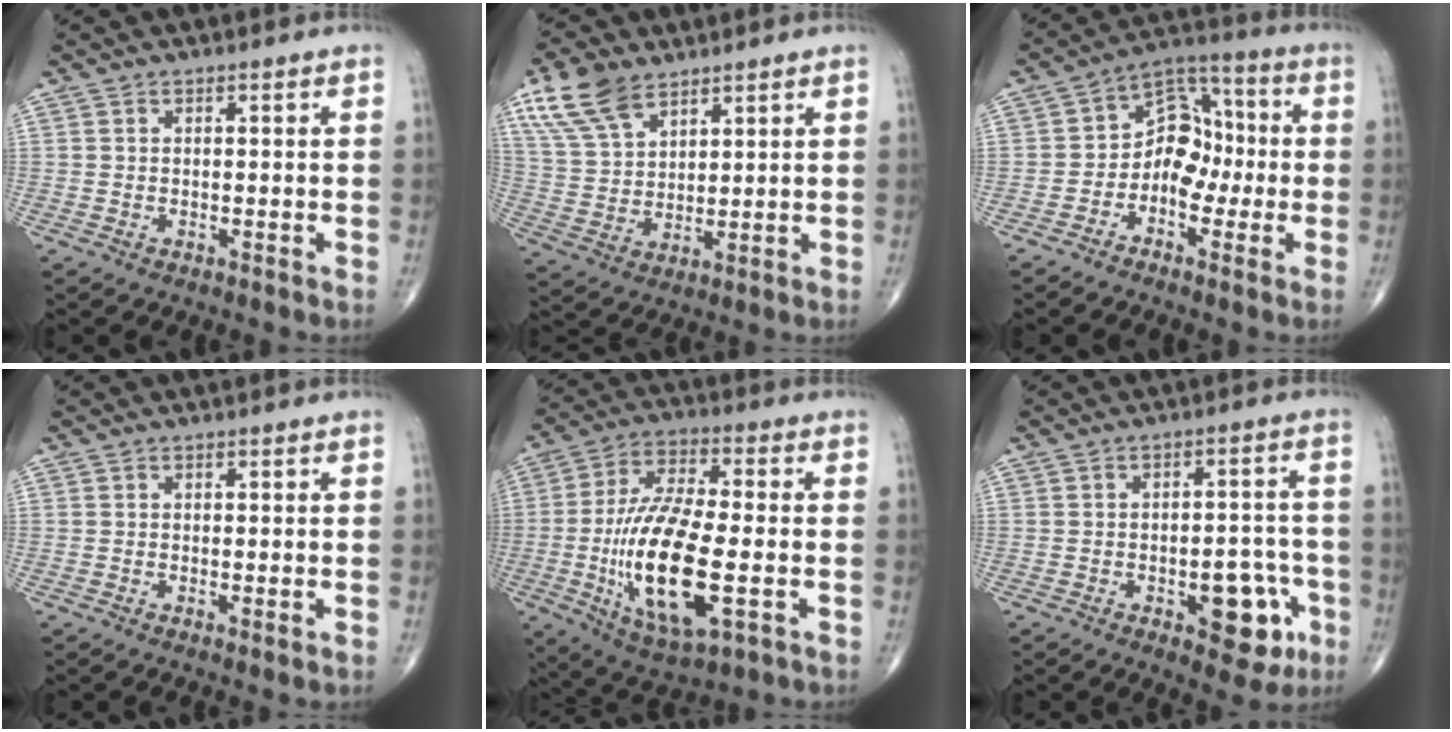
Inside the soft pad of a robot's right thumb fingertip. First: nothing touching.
{"total": 11.4, "force": [7.2, 6.0, 6.4], "torque": [-0.119, -0.017, 0.147]}
{"total": 10.2, "force": [-1.7, 7.4, 6.8], "torque": [-0.069, 0.044, -0.046]}
{"total": 1.0, "force": [-0.3, 0.2, 1.0], "torque": [-0.018, -0.004, -0.005]}
{"total": 20.5, "force": [-4.1, 7.5, 18.6], "torque": [-0.366, 0.004, -0.063]}
{"total": 10.8, "force": [-4.1, 5.4, 8.5], "torque": [-0.073, 0.030, -0.047]}